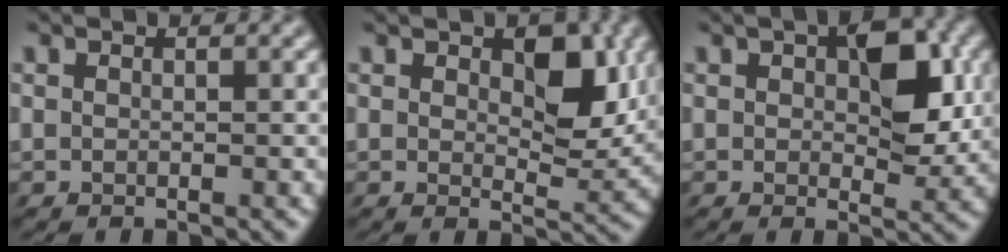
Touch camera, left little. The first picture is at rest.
{"total": 6.5, "force": [2.3, 3.9, 4.7], "torque": [-0.089, -0.012, 0.036]}
{"total": 6.9, "force": [1.6, 3.9, 5.5], "torque": [-0.093, -0.002, 0.026]}